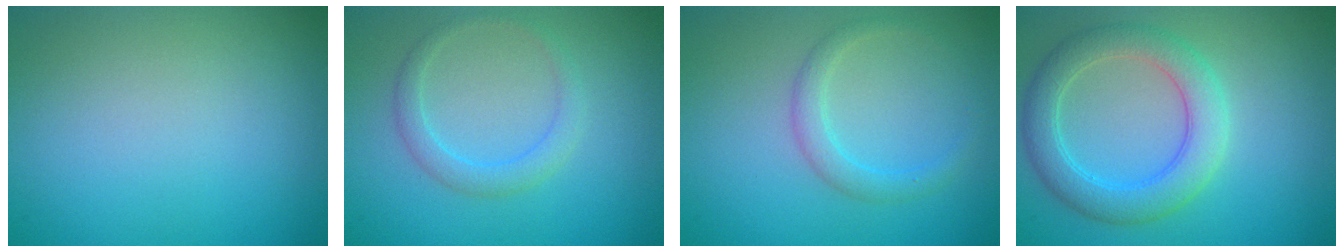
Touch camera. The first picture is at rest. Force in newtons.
{"total": 1.9, "press": 1.9, "slide": 0.1}
{"total": 1.9, "press": 1.9, "slide": 0.2}
{"total": 4.5, "press": 4.5, "slide": 0.3}